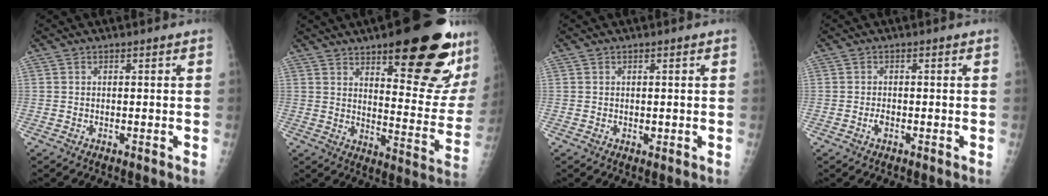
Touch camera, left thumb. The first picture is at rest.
{"total": 26.1, "force": [14.4, 7.4, 20.5], "torque": [-0.229, -0.060, 0.204]}
{"total": 0.8, "force": [0.1, 0.6, 0.5], "torque": [-0.004, -0.001, 0.003]}
{"total": 1.3, "force": [-0.5, 0.8, 0.9], "torque": [-0.016, 0.001, -0.011]}